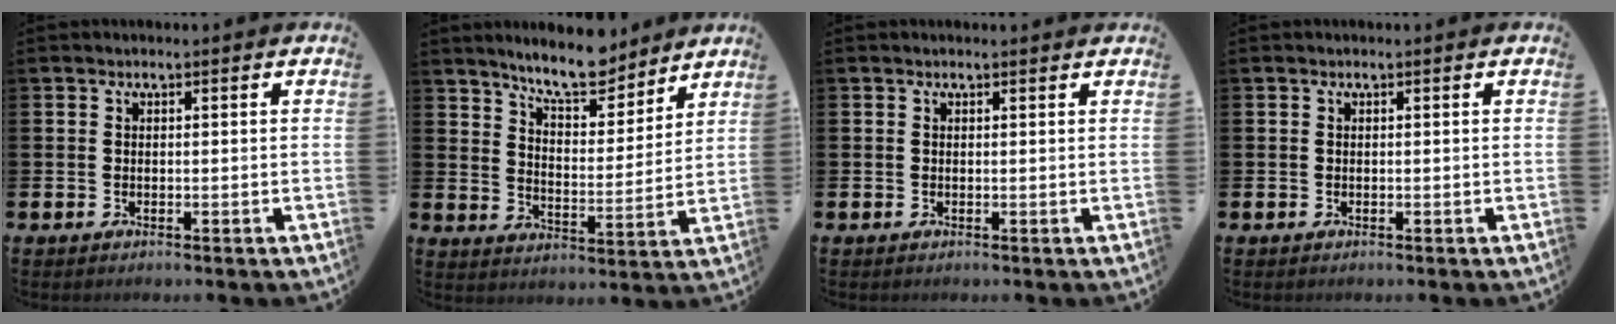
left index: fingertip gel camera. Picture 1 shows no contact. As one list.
[{"total": 9.1, "force": [8.4, 2.1, 2.6], "torque": [-0.069, -0.049, 0.152]}, {"total": 0.0}, {"total": 0.0}]